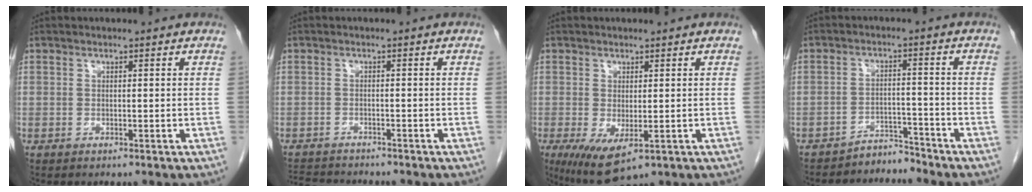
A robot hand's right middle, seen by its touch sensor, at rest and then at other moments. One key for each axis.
{"total": 6.2, "fx": -6.0, "fy": 0.8, "fz": 1.6, "tx": -0.024, "ty": -0.009, "tz": -0.094}
{"total": 7.1, "fx": -2.7, "fy": 2.8, "fz": 6.0, "tx": -0.103, "ty": -0.022, "tz": -0.030}
{"total": 3.8, "fx": -3.7, "fy": 0.4, "fz": -0.8, "tx": 0.020, "ty": 0.003, "tz": -0.059}